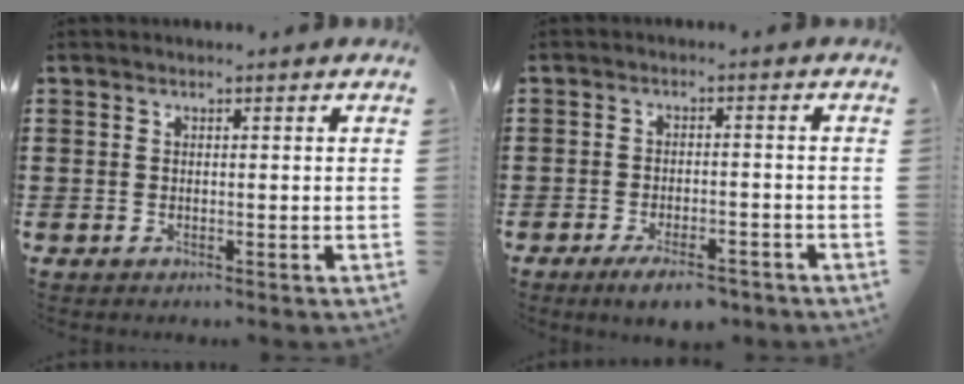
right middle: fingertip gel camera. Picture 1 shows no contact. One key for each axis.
{"total": 4.5, "fx": -3.6, "fy": 1.0, "fz": 2.5, "tx": -0.045, "ty": 0.001, "tz": -0.069}